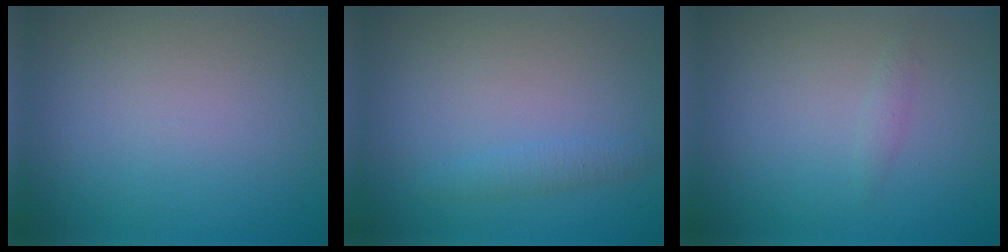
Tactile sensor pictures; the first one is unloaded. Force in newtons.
{"total": 1.2, "press": 1.2, "slide": 0.1}
{"total": 0.7, "press": 0.7, "slide": 0.0}